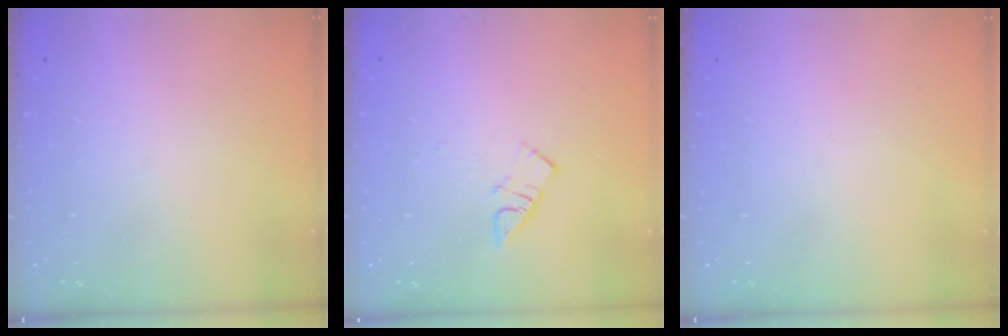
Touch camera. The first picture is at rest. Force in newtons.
{"total": 3.9, "press": 3.9, "slide": 0.5}
{"total": 0.0}